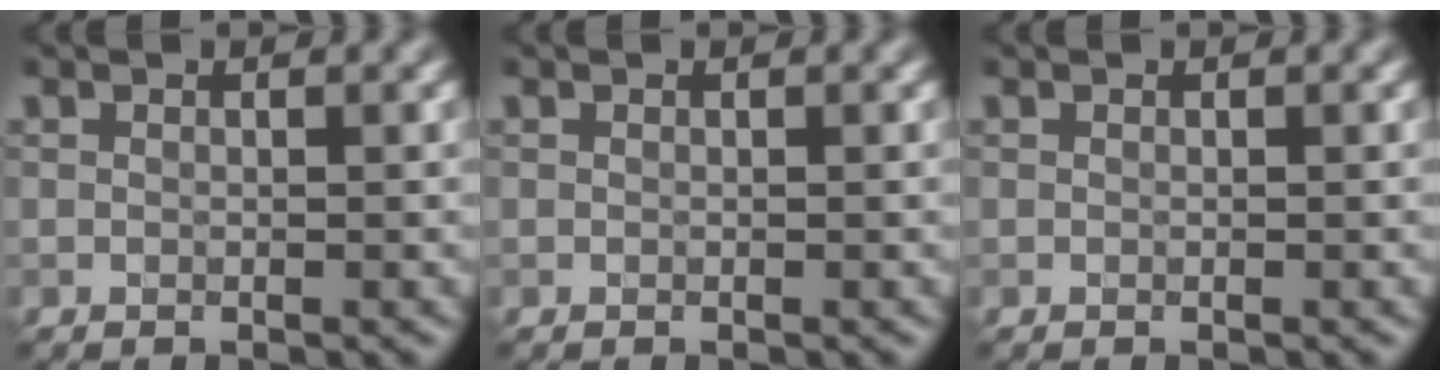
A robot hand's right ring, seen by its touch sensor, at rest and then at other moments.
{"total": 0.0}
{"total": 0.0}